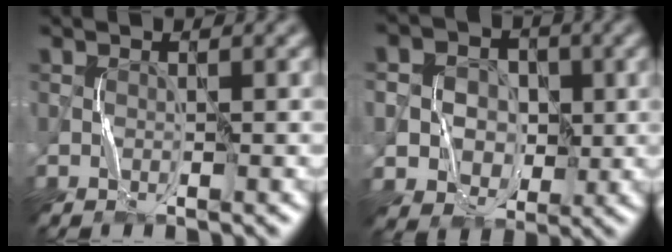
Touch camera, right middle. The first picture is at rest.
{"total": 7.7, "force": [0.0, 6.9, 3.4], "torque": [-0.060, 0.026, -0.025]}